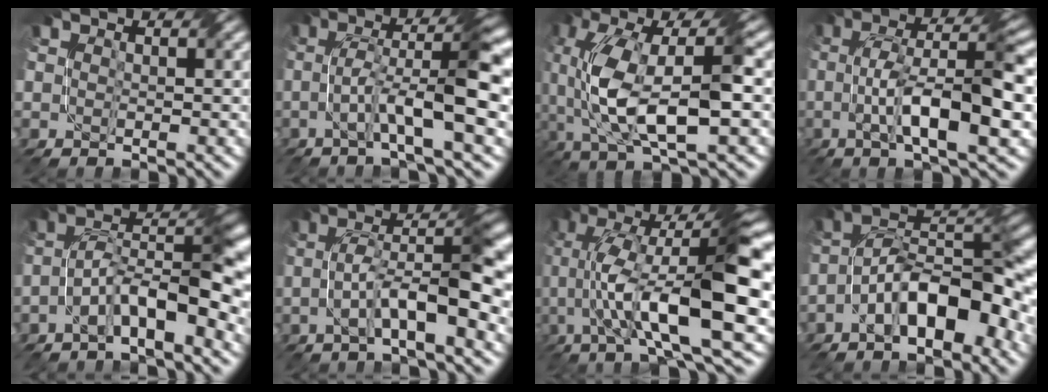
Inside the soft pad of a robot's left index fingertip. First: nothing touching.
{"total": 7.9, "force": [-1.1, 1.2, 7.7], "torque": [-0.137, 0.023, -0.024]}
{"total": 10.7, "force": [-0.8, 3.7, 10.0], "torque": [-0.203, 0.010, -0.013]}
{"total": 10.0, "force": [-1.4, 2.3, 9.6], "torque": [-0.158, 0.019, -0.027]}
{"total": 7.8, "force": [-2.9, 2.3, 6.9], "torque": [-0.117, 0.024, -0.054]}
{"total": 7.9, "force": [-1.6, 1.8, 7.6], "torque": [-0.127, 0.021, -0.030]}
{"total": 14.5, "force": [-1.1, 3.3, 14.1], "torque": [-0.239, 0.023, -0.014]}
{"total": 9.1, "force": [-3.9, 3.6, 7.5], "torque": [-0.116, 0.022, -0.076]}